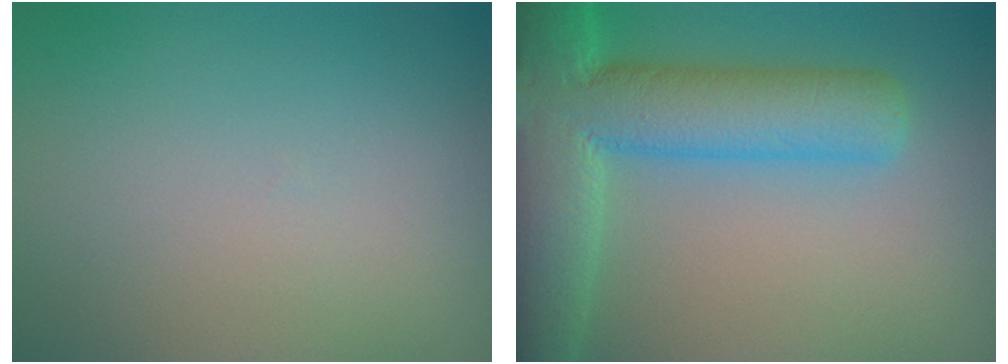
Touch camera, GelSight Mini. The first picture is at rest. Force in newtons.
{"total": 10.3, "press": 10.3, "slide": 0.5}